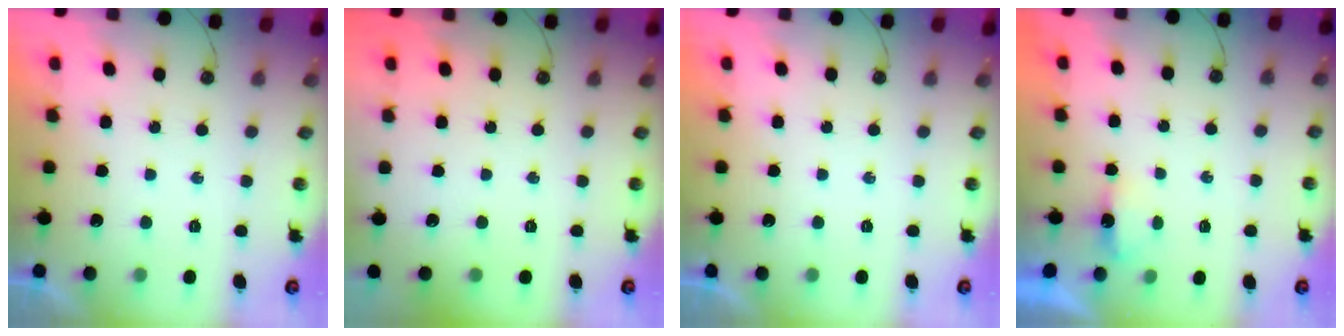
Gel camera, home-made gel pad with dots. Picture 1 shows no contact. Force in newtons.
{"total": 0.0}
{"total": 0.0}
{"total": 2.9, "press": 2.8, "slide": 0.6}